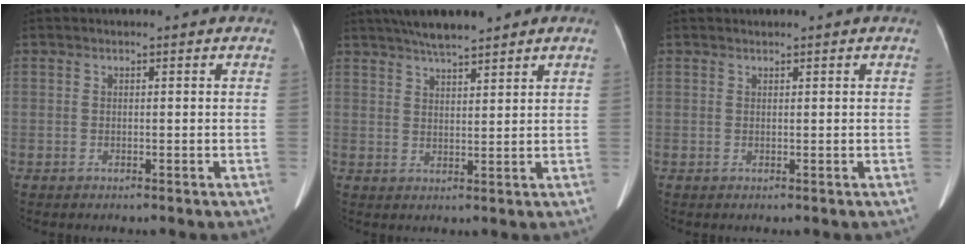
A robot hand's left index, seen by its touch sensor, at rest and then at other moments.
{"total": 7.8, "force": [6.6, 0.9, 4.1], "torque": [-0.062, 0.021, 0.109]}
{"total": 0.7, "force": [0.6, 0.1, 0.1], "torque": [-0.008, 0.011, 0.015]}